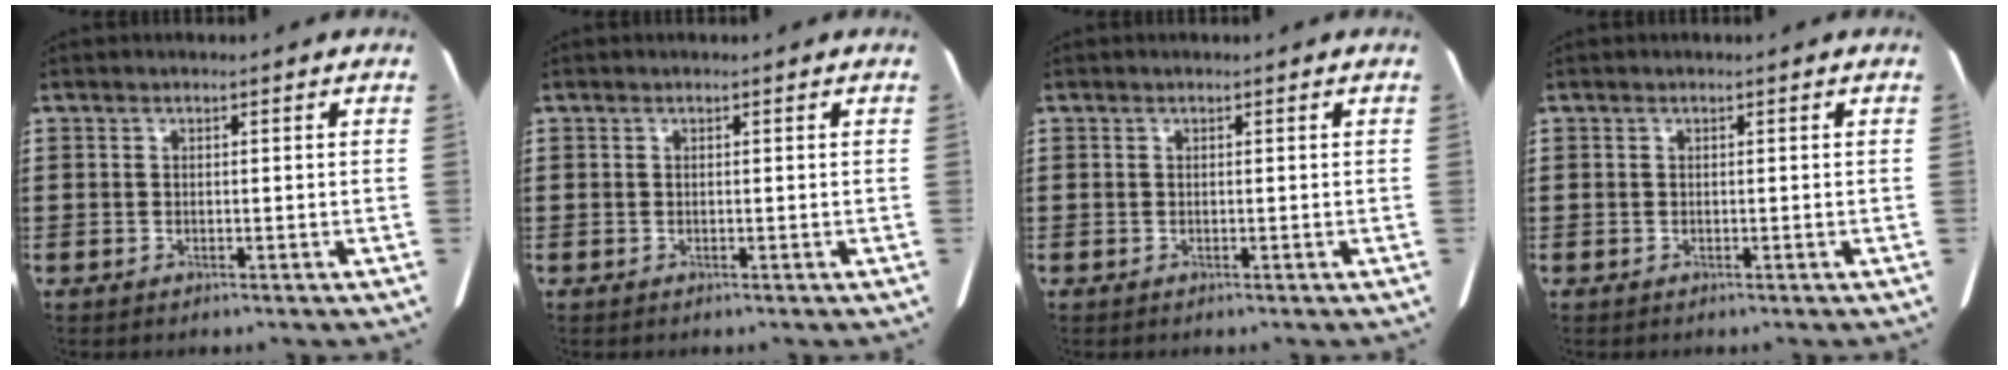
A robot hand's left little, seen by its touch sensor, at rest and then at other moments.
{"total": 0.0}
{"total": 0.0}
{"total": 0.0}